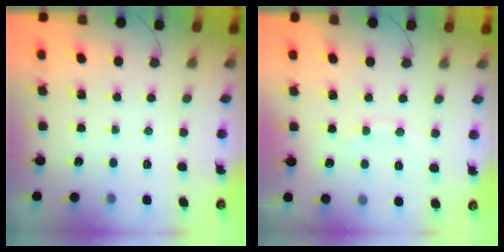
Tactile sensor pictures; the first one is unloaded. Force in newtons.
{"total": 7.3, "press": 7.2, "slide": 1.4}